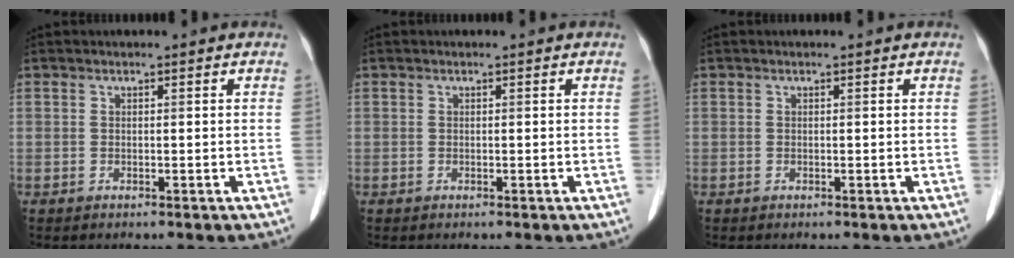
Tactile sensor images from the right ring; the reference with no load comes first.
{"total": 0.0}
{"total": 0.0}